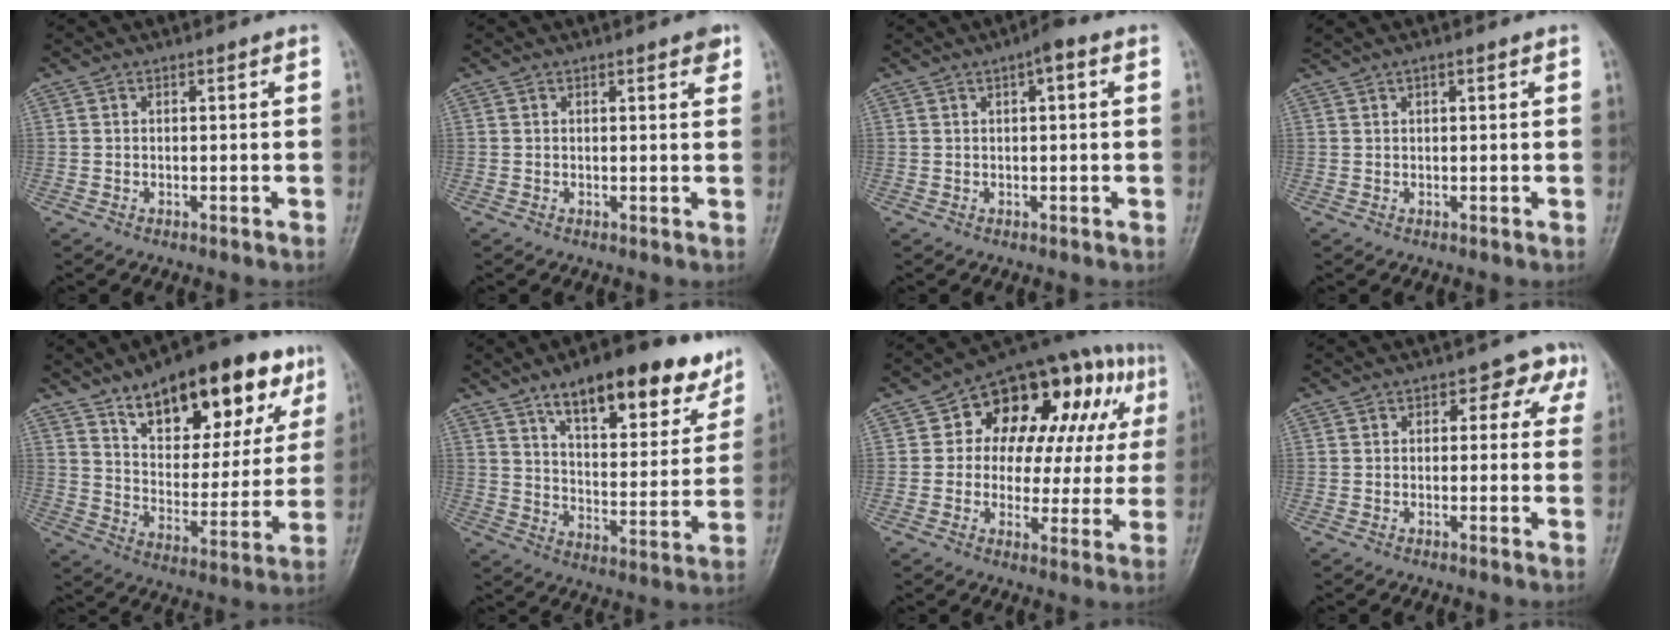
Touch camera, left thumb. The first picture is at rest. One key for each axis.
{"total": 2.2, "fx": 1.3, "fy": 0.6, "fz": 1.6, "tx": -0.016, "ty": -0.004, "tz": 0.013}
{"total": 3.2, "fx": 1.3, "fy": 0.9, "fz": 2.8, "tx": -0.039, "ty": 0.006, "tz": 0.012}
{"total": 2.0, "fx": 1.3, "fy": 0.4, "fz": 1.5, "tx": -0.037, "ty": 0.015, "tz": 0.026}
{"total": 23.6, "fx": 13.8, "fy": 10.4, "fz": 16.1, "tx": -0.187, "ty": -0.038, "tz": 0.214}
{"total": 20.3, "fx": 13.2, "fy": 8.0, "fz": 13.2, "tx": -0.139, "ty": -0.052, "tz": 0.200}
{"total": 21.8, "fx": 6.8, "fy": 13.1, "fz": 16.0, "tx": -0.152, "ty": 0.029, "tz": 0.090}
{"total": 5.1, "fx": 1.8, "fy": 3.4, "fz": 3.2, "tx": 0.004, "ty": 0.003, "tz": 0.008}